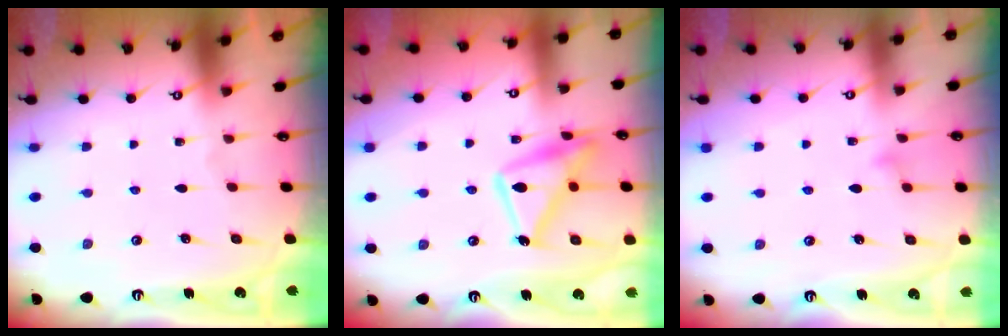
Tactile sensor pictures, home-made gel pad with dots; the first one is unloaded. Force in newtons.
{"total": 15.8, "press": 15.7, "slide": 1.3}
{"total": 7.1, "press": 7.1, "slide": 0.3}